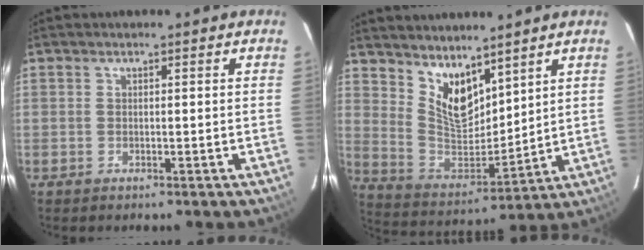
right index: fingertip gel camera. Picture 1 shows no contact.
{"total": 11.1, "force": [7.6, 5.2, 6.3], "torque": [-0.113, -0.011, 0.157]}